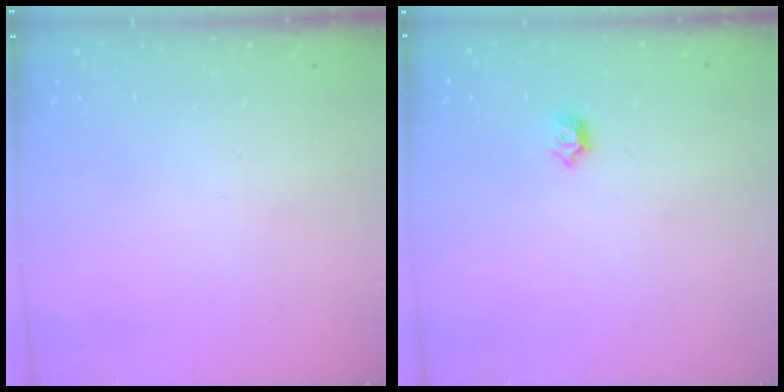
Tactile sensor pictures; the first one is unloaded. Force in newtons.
{"total": 6.1, "press": 6.0, "slide": 1.1}